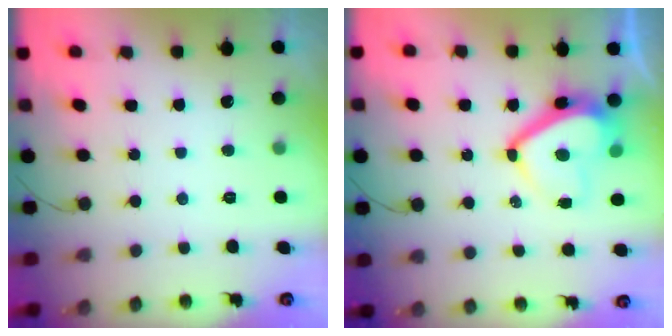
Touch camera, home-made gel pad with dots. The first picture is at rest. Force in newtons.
{"total": 12.3, "press": 12.2, "slide": 1.4}